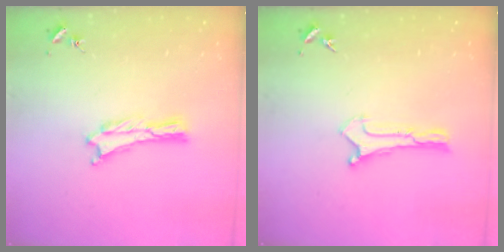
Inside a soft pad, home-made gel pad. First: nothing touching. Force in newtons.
{"total": 0.0}